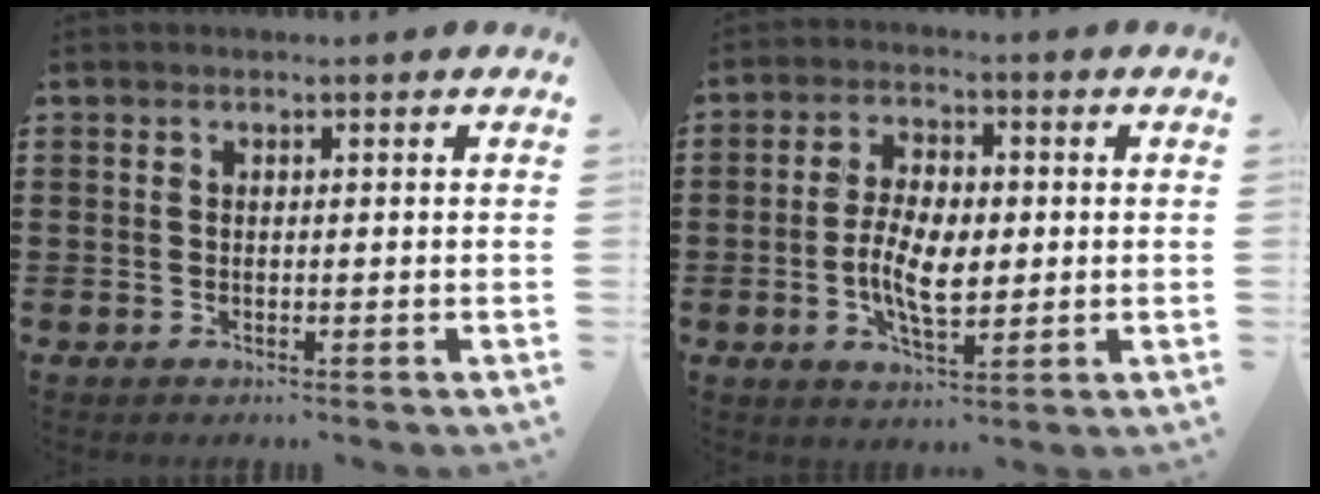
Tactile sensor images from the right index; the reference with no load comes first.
{"total": 7.2, "force": [-0.8, 3.3, 6.3], "torque": [-0.134, 0.003, -0.019]}